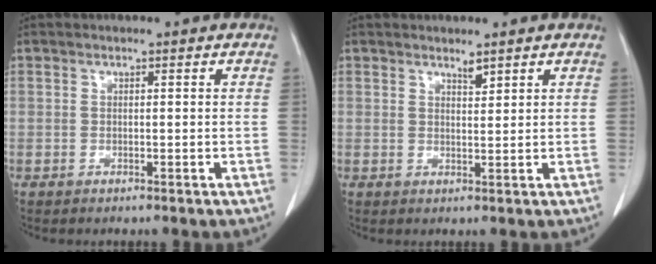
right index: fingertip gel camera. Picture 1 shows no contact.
{"total": 1.6, "force": [1.4, 0.1, 0.7], "torque": [-0.013, -0.007, 0.027]}